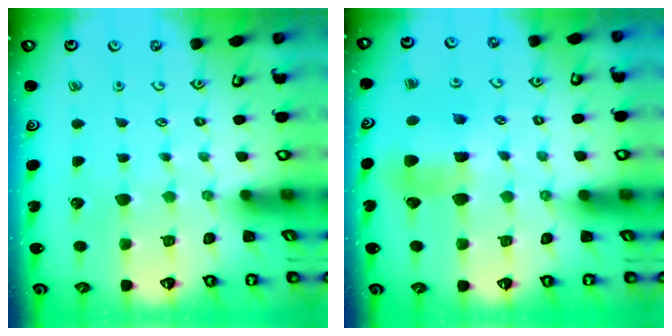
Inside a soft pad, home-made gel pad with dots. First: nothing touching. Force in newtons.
{"total": 7.5, "press": 7.4, "slide": 0.9}